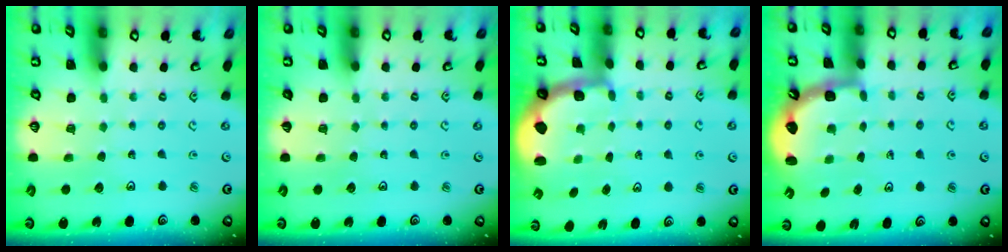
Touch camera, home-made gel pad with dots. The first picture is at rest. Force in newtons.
{"total": 0.0}
{"total": 1.0, "press": 0.9, "slide": 0.2}
{"total": 2.6, "press": 2.3, "slide": 1.3}